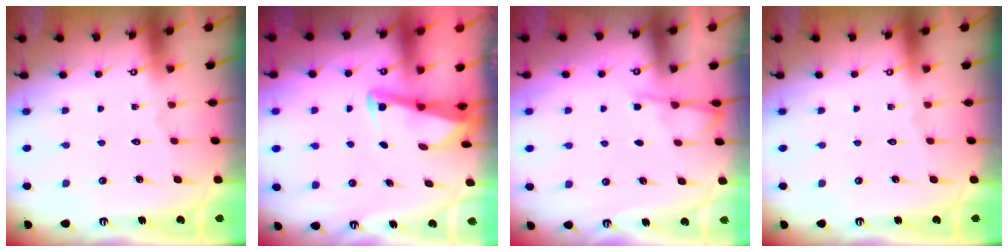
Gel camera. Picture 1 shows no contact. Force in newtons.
{"total": 2.8, "press": 2.8, "slide": 0.4}
{"total": 3.8, "press": 3.8, "slide": 0.4}
{"total": 0.0}